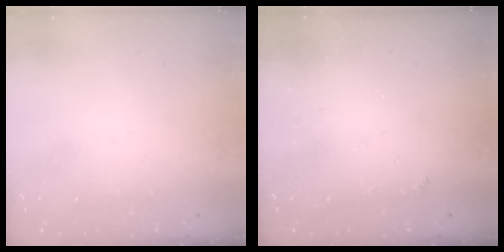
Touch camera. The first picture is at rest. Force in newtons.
{"total": 2.1, "press": 2.1, "slide": 0.4}